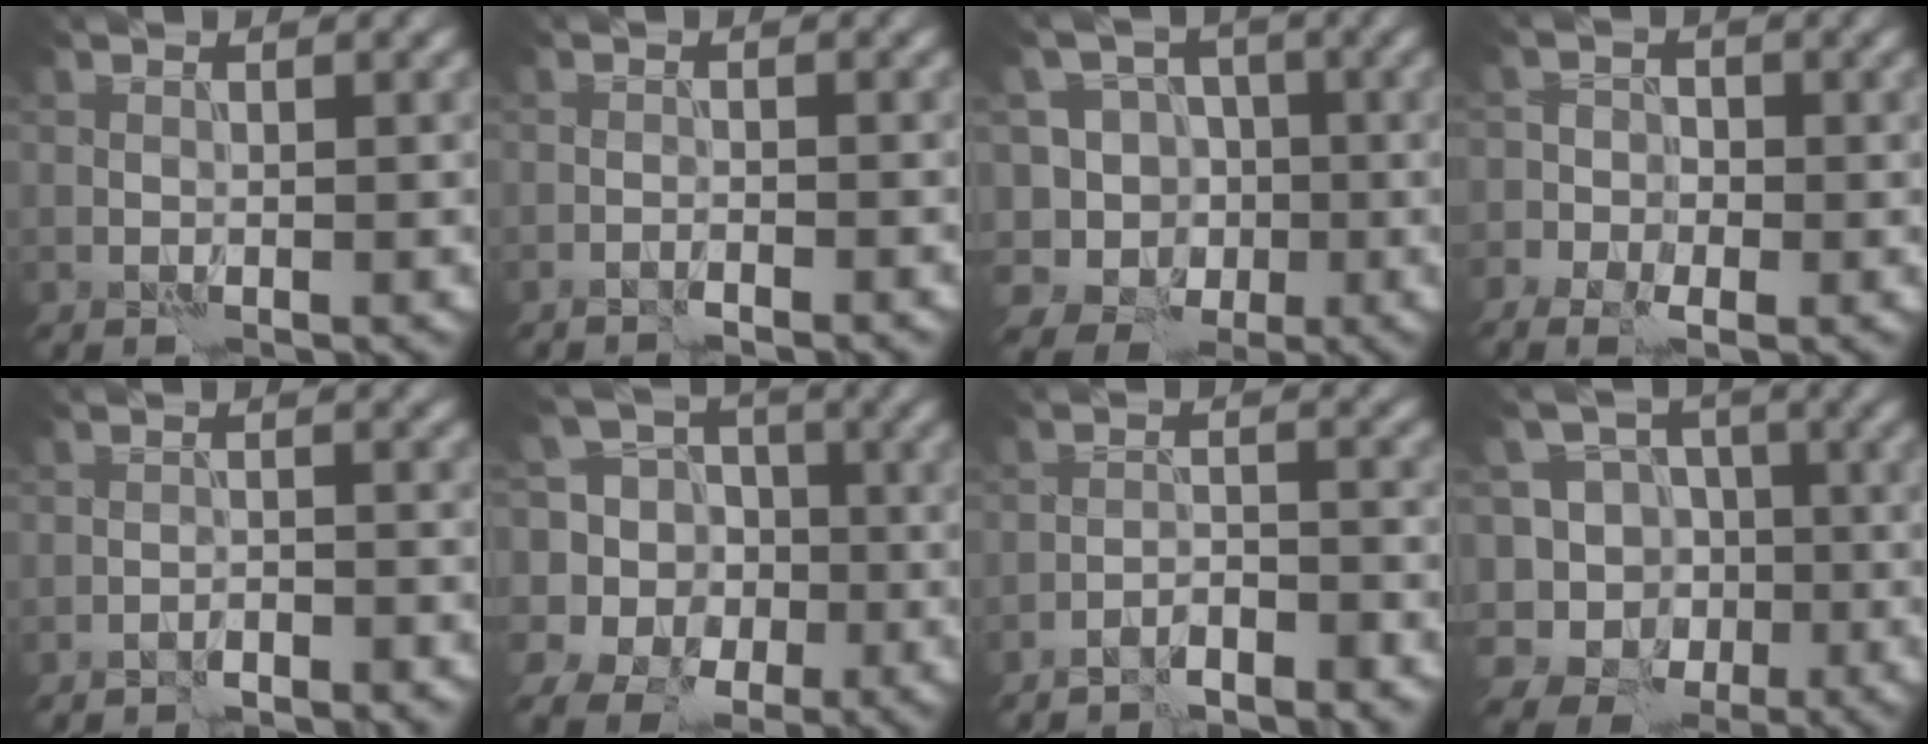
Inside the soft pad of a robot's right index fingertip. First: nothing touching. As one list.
[{"total": 1.1, "force": [-1.1, -0.2, 0.3], "torque": [-0.005, 0.001, -0.022]}, {"total": 8.8, "force": [-3.1, 8.0, 1.8], "torque": [-0.029, 0.016, -0.068]}, {"total": 4.8, "force": [-2.8, 3.3, 2.1], "torque": [-0.015, -0.008, -0.055]}, {"total": 2.2, "force": [-2.2, 0.2, 0.6], "torque": [-0.002, 0.004, -0.037]}, {"total": 10.8, "force": [-0.5, 10.3, 3.2], "torque": [-0.099, 0.021, -0.035]}, {"total": 3.7, "force": [-3.4, 0.6, 1.5], "torque": [-0.021, 0.004, -0.059]}, {"total": 9.9, "force": [-4.0, 8.9, 1.6], "torque": [-0.036, 0.014, -0.078]}]